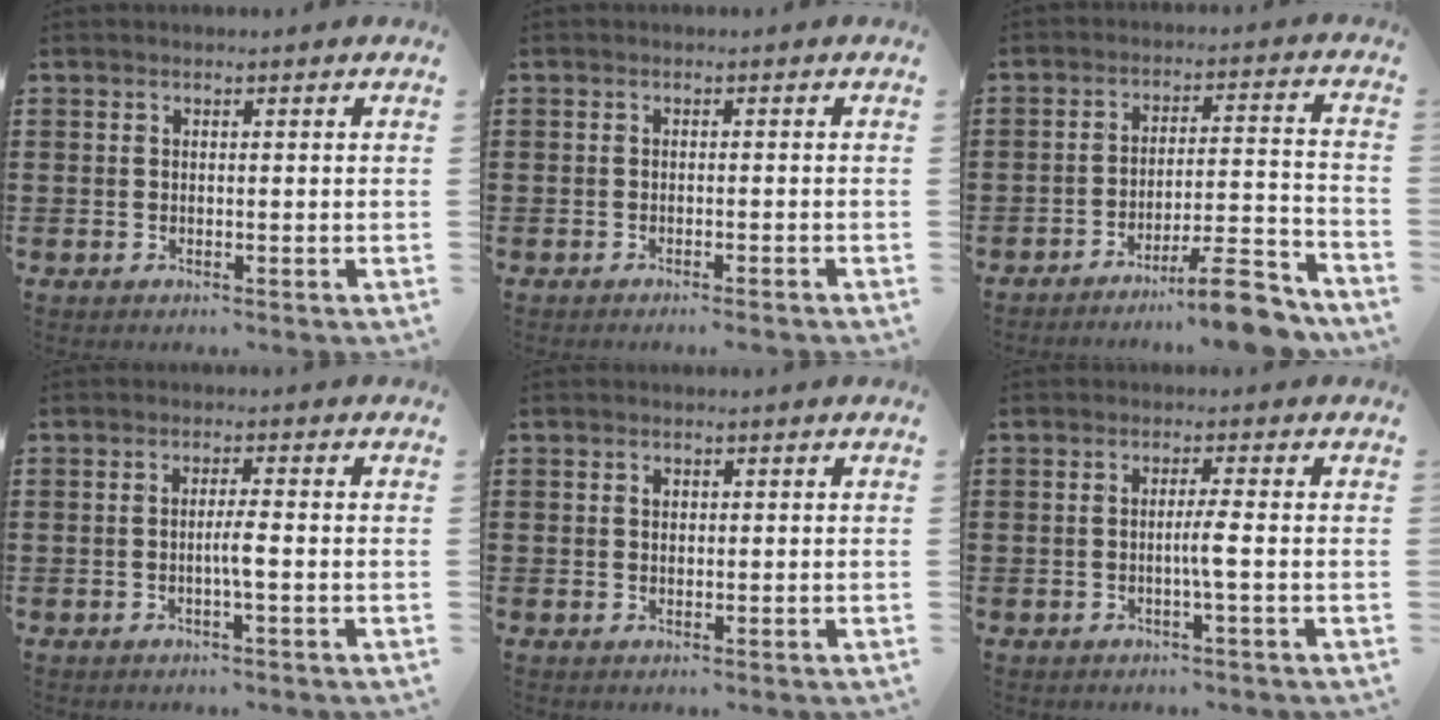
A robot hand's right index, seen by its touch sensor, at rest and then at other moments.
{"total": 1.0, "force": [-0.8, -0.3, 0.4], "torque": [-0.009, -0.005, -0.015]}
{"total": 10.5, "force": [-8.7, 0.7, 5.9], "torque": [-0.079, 0.025, -0.160]}
{"total": 2.5, "force": [-0.7, 0.0, 2.4], "torque": [-0.044, -0.001, -0.014]}
{"total": 0.9, "force": [0.3, 0.6, 0.5], "torque": [-0.013, 0.004, 0.005]}
{"total": 2.6, "force": [-0.6, -0.4, 2.5], "torque": [-0.052, -0.009, -0.016]}